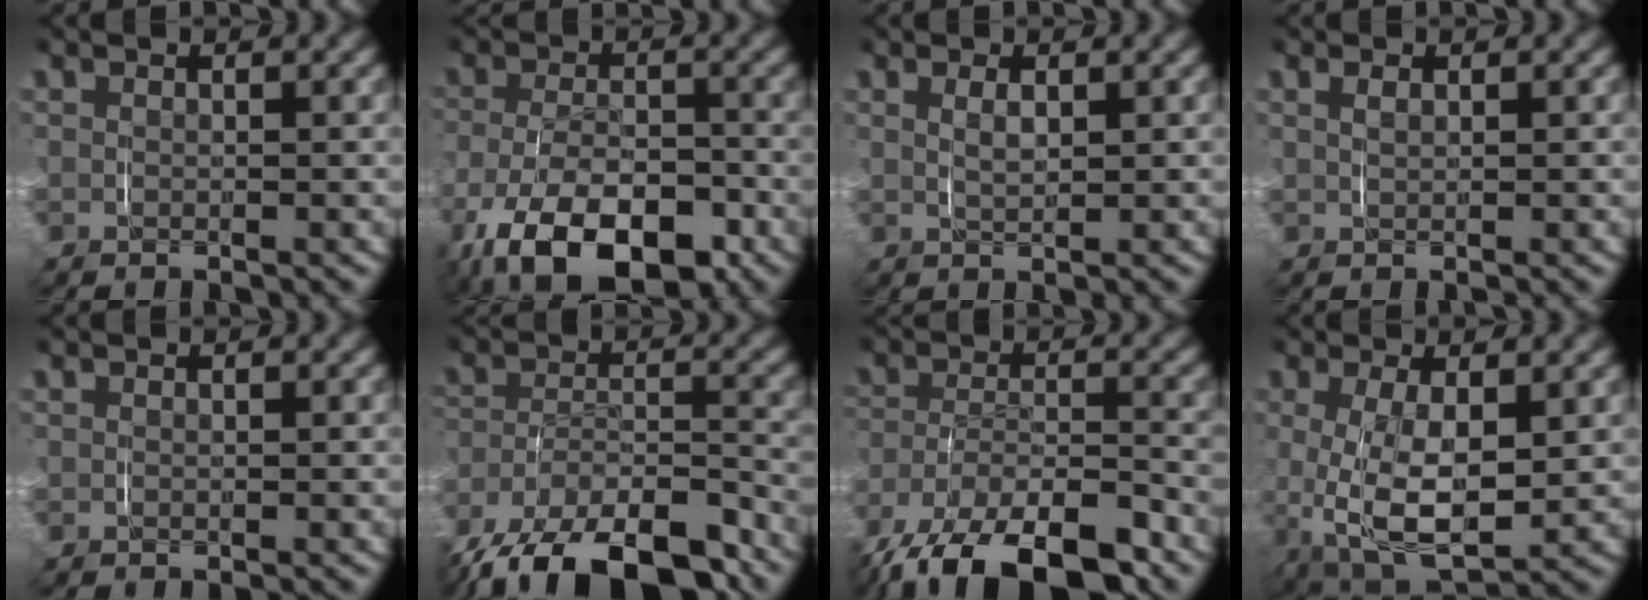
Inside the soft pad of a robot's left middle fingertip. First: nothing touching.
{"total": 9.7, "force": [-5.4, 4.7, 6.6], "torque": [-0.132, -0.033, -0.077]}
{"total": 1.5, "force": [0.2, 0.5, 1.4], "torque": [-0.030, -0.004, 0.006]}
{"total": 0.5, "force": [0.1, 0.1, 0.5], "torque": [-0.013, -0.001, 0.004]}
{"total": 0.0}
{"total": 11.7, "force": [-9.8, 3.6, 5.3], "torque": [-0.082, -0.012, -0.156]}
{"total": 11.2, "force": [-8.8, 3.7, 5.8], "torque": [-0.107, -0.016, -0.134]}
{"total": 6.3, "force": [-2.3, 3.2, 4.9], "torque": [-0.117, -0.038, -0.024]}